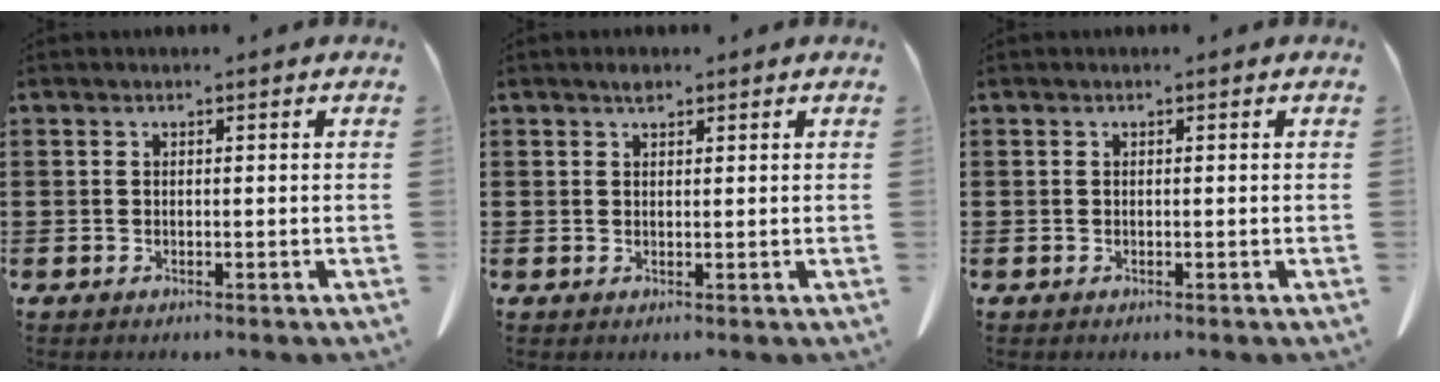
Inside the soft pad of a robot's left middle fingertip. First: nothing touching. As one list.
[{"total": 1.4, "force": [1.1, 0.5, 0.7], "torque": [-0.016, 0.001, 0.020]}, {"total": 0.0}]